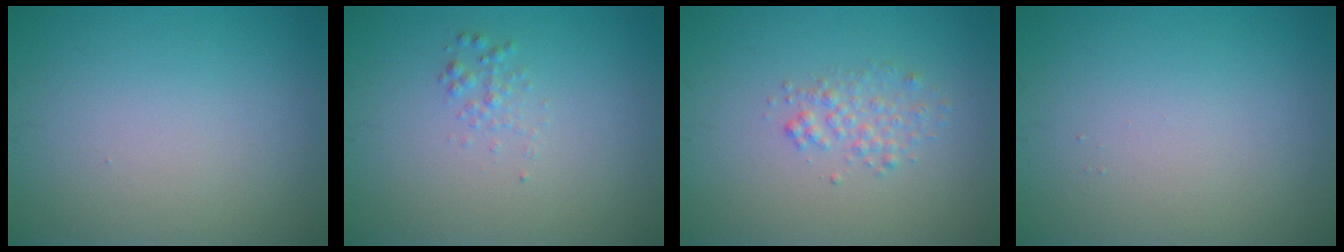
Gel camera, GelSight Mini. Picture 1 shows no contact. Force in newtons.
{"total": 1.0, "press": 1.0, "slide": 0.0}
{"total": 1.8, "press": 1.8, "slide": 0.0}
{"total": 0.0}